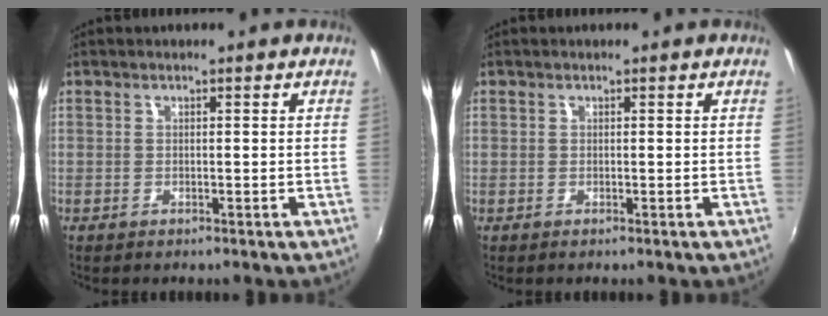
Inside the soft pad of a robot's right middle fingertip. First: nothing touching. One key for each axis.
{"total": 0.0}